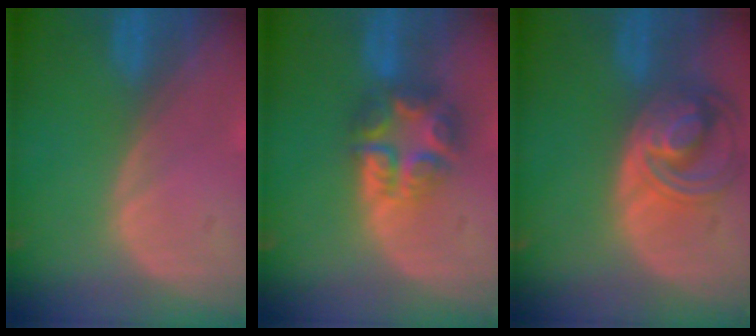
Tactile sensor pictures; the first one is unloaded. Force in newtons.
{"total": 7.6, "press": 6.6, "slide": 3.7}
{"total": 8.5, "press": 7.4, "slide": 4.3}